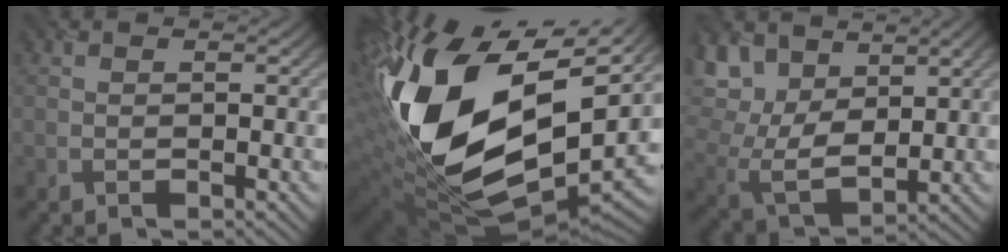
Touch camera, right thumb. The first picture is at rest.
{"total": 20.9, "force": [3.6, 12.1, 16.7], "torque": [-0.377, -0.015, 0.074]}
{"total": 9.7, "force": [5.2, 5.2, 6.3], "torque": [-0.165, 0.007, 0.099]}